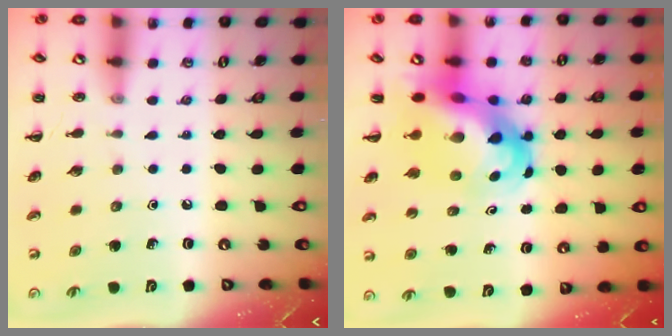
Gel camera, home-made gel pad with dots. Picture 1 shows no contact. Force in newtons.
{"total": 10.1, "press": 9.7, "slide": 2.8}